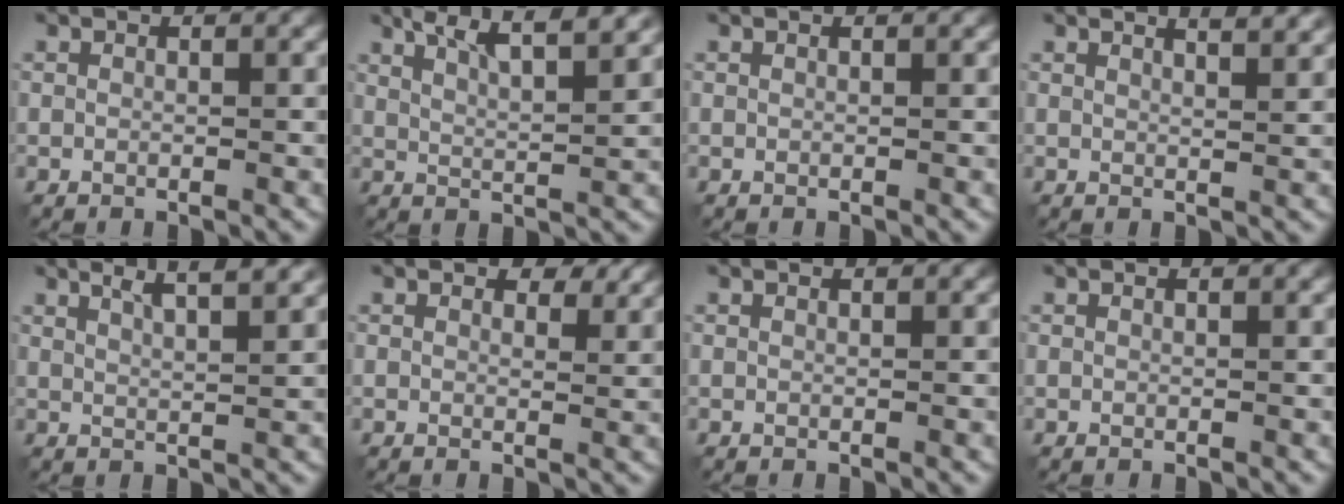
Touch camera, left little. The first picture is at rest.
{"total": 7.4, "force": [5.3, 1.8, 4.9], "torque": [-0.058, 0.022, 0.053]}
{"total": 0.0}
{"total": 4.1, "force": [3.1, 1.5, 2.3], "torque": [0.000, 0.021, 0.013]}
{"total": 5.7, "force": [4.0, 1.6, 3.8], "torque": [-0.033, 0.028, 0.035]}
{"total": 2.3, "force": [1.7, 1.1, 1.1], "torque": [-0.016, -0.004, 0.023]}
{"total": 0.5, "force": [0.5, 0.0, 0.1], "torque": [-0.002, -0.001, 0.006]}
{"total": 0.7, "force": [0.6, 0.2, 0.3], "torque": [-0.004, 0.002, 0.005]}